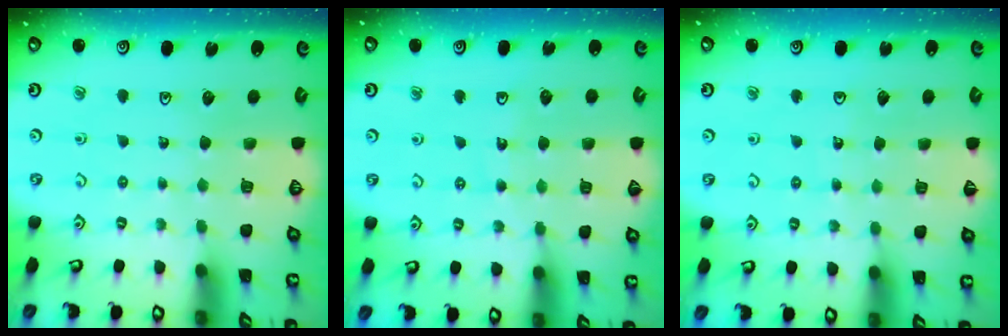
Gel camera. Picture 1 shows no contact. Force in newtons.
{"total": 7.8, "press": 7.3, "slide": 2.6}
{"total": 2.7, "press": 2.7, "slide": 0.3}